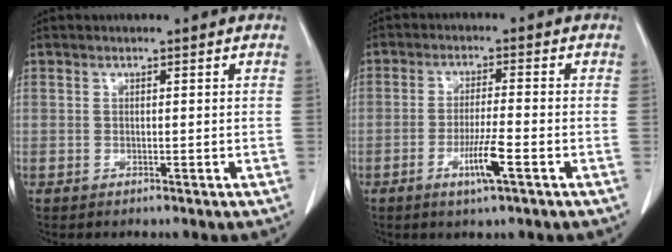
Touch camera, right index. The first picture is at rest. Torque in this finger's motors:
{"motor_torque": [1.26, -0.42, 0.60, 0.10]}